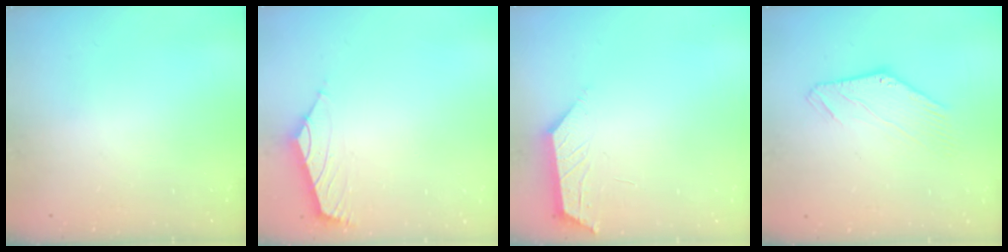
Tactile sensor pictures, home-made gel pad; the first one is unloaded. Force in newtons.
{"total": 1.8, "press": 1.6, "slide": 0.7}
{"total": 1.8, "press": 1.7, "slide": 0.4}
{"total": 1.0, "press": 1.0, "slide": 0.2}